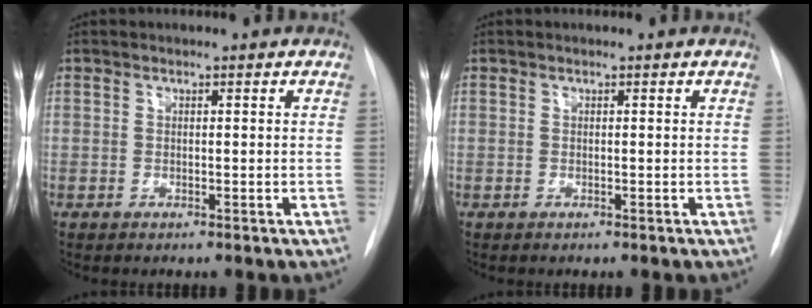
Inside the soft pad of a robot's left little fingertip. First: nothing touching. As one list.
[{"total": 0.0}]